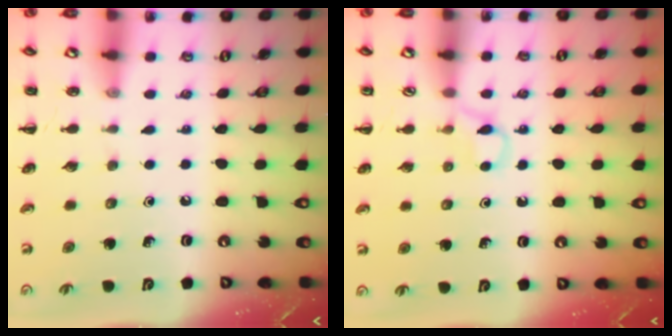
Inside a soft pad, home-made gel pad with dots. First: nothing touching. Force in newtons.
{"total": 2.8, "press": 2.6, "slide": 1.0}